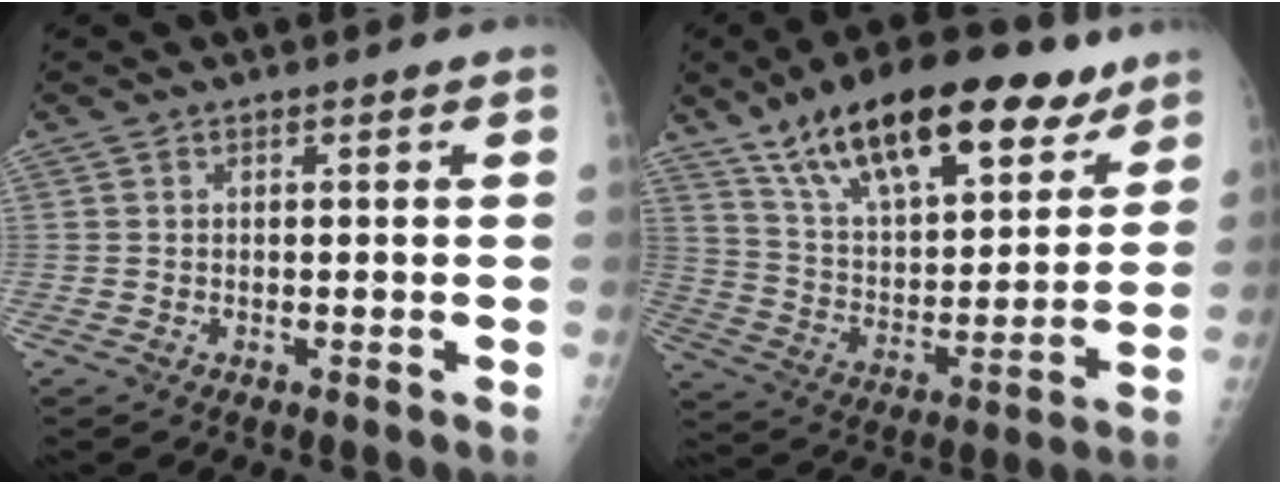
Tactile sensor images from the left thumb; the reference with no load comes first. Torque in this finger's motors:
{"motor_torque": [1.25, 1.30, 1.50, -1.27, 0.17]}